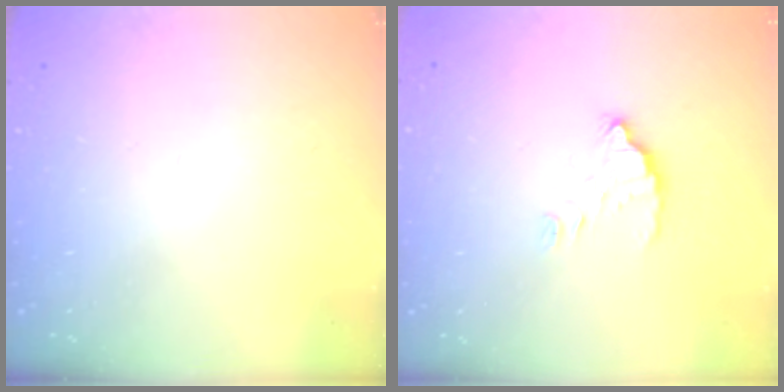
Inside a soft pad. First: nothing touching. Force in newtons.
{"total": 4.0, "press": 4.0, "slide": 0.1}